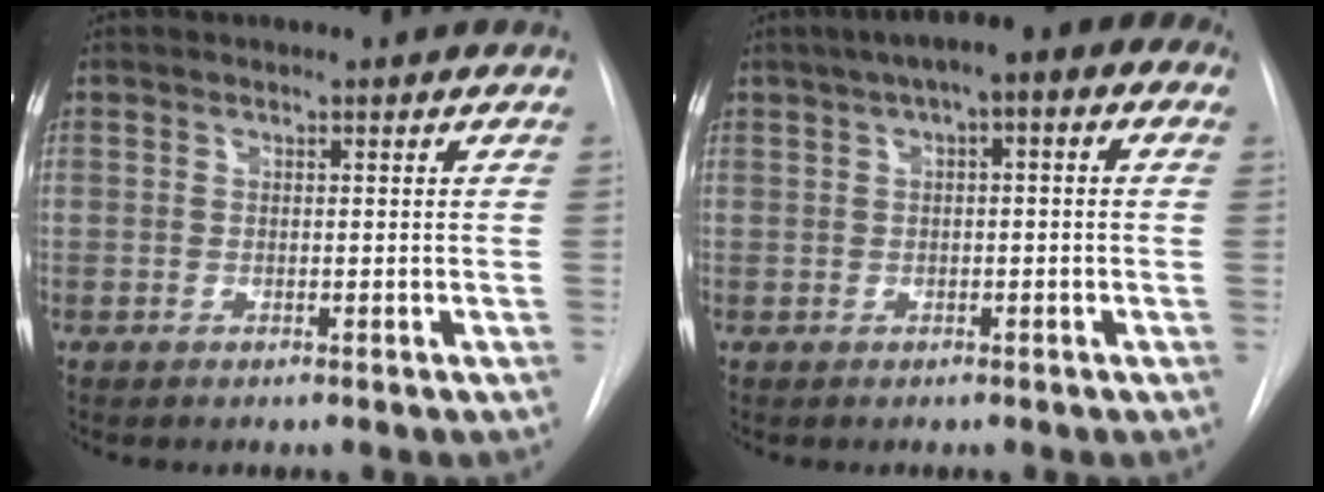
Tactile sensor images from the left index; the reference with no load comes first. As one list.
[{"total": 8.1, "force": [3.5, 2.5, 6.9], "torque": [-0.099, 0.043, 0.040]}]